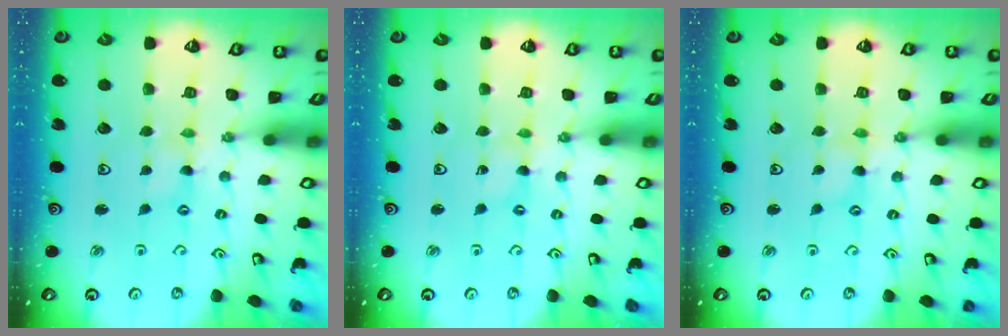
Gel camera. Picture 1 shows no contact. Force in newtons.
{"total": 0.0}
{"total": 1.7, "press": 1.7, "slide": 0.2}